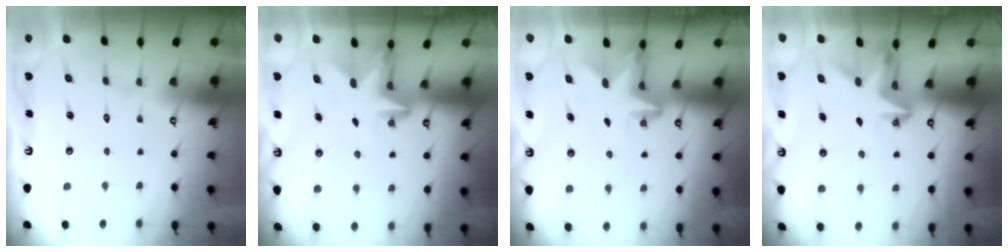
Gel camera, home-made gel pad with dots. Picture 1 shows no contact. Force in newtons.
{"total": 2.4, "press": 2.4, "slide": 0.4}
{"total": 2.4, "press": 2.4, "slide": 0.4}
{"total": 3.4, "press": 3.4, "slide": 0.1}